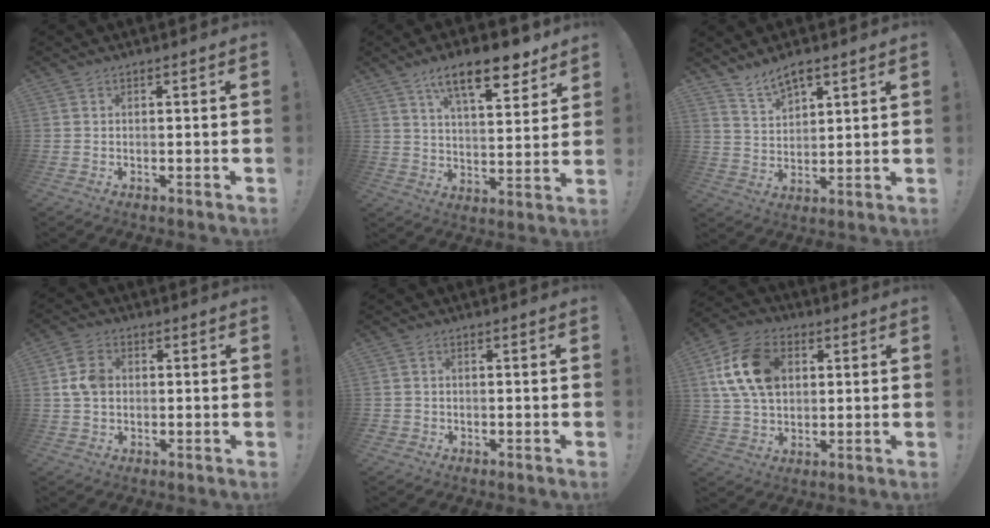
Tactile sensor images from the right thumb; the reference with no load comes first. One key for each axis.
{"total": 15.1, "fx": 9.4, "fy": 4.9, "fz": 10.7, "tx": -0.166, "ty": -0.046, "tz": 0.155}
{"total": 6.8, "fx": 5.4, "fy": 3.0, "fz": 2.8, "tx": -0.047, "ty": -0.031, "tz": 0.101}
{"total": 7.5, "fx": 0.7, "fy": 5.7, "fz": 4.7, "tx": -0.087, "ty": 0.010, "tz": 0.015}
{"total": 1.4, "fx": -0.5, "fy": 1.3, "fz": 0.3, "tx": -0.004, "ty": 0.002, "tz": -0.010}
{"total": 16.7, "fx": 4.3, "fy": 11.9, "fz": 11.0, "tx": -0.186, "ty": -0.003, "tz": 0.085}